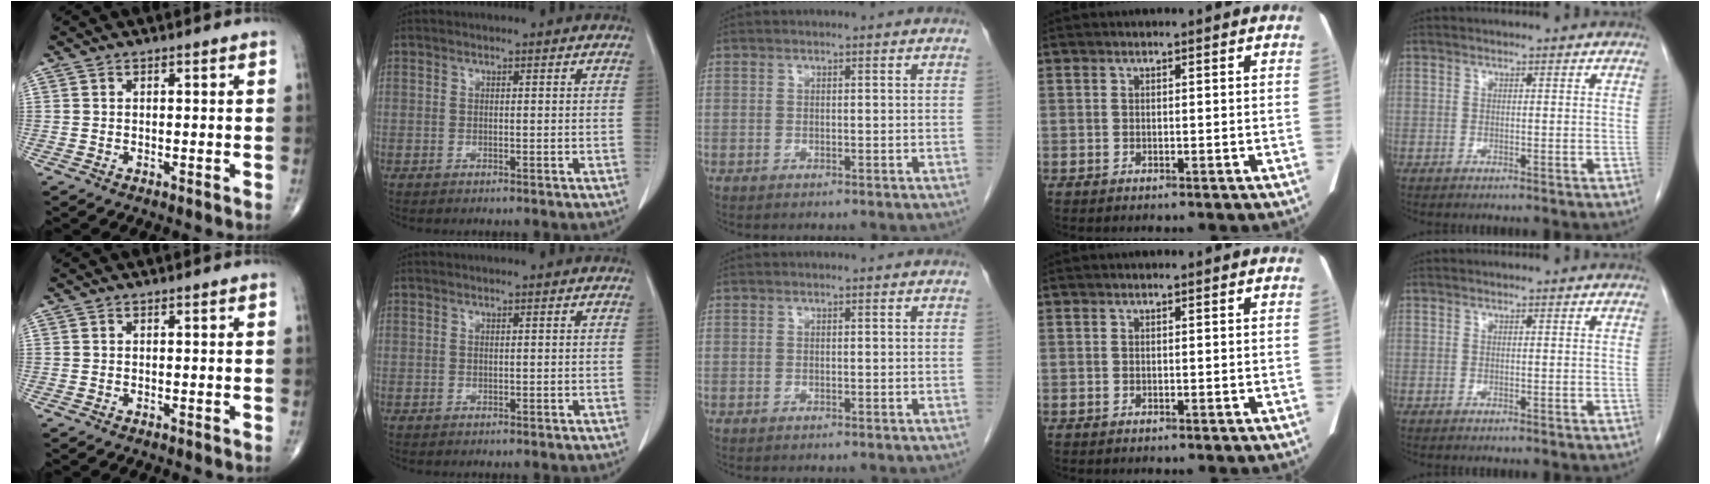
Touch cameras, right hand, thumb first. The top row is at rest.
{}